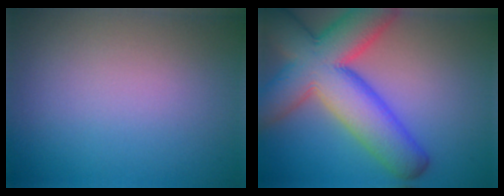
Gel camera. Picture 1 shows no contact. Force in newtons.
{"total": 11.5, "press": 11.5, "slide": 0.6}